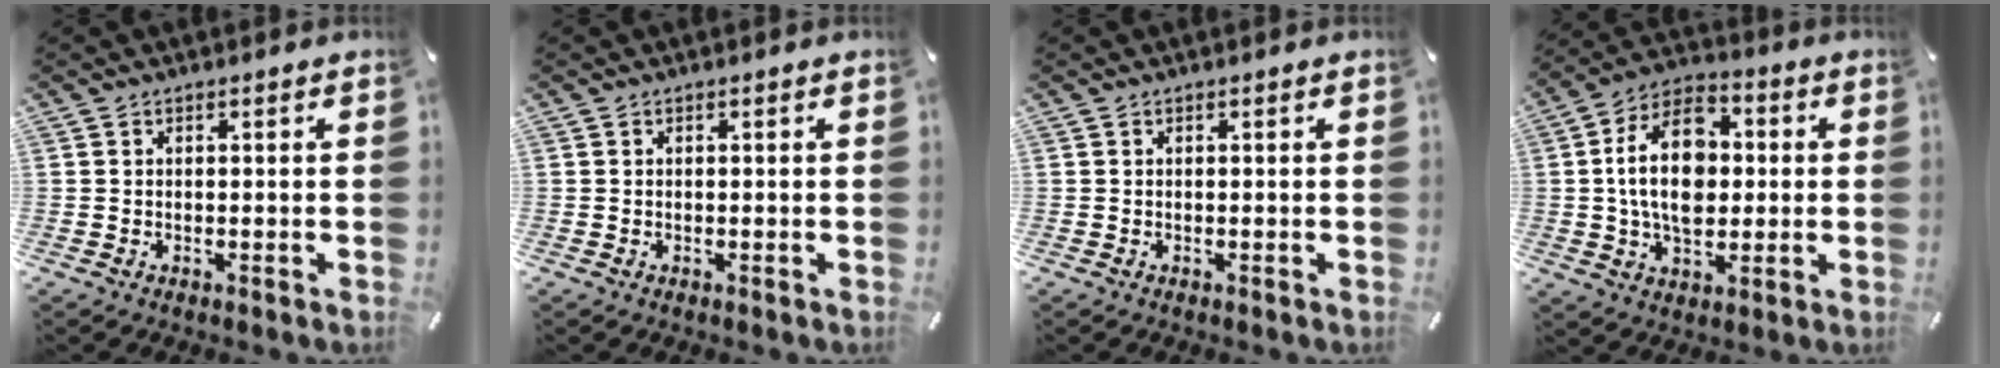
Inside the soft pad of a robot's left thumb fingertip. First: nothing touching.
{"total": 0.0}
{"total": 0.0}
{"total": 15.8, "force": [0.9, 10.8, 11.6], "torque": [-0.231, 0.008, 0.014]}